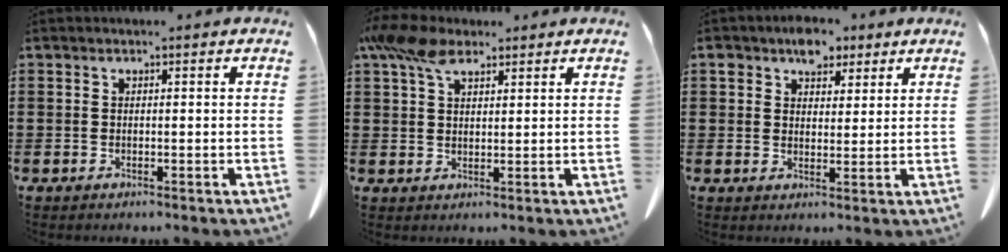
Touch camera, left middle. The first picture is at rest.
{"total": 6.8, "force": [4.3, 3.0, 4.2], "torque": [-0.089, 0.002, 0.080]}
{"total": 5.3, "force": [3.7, 3.4, 1.9], "torque": [-0.029, 0.002, 0.065]}